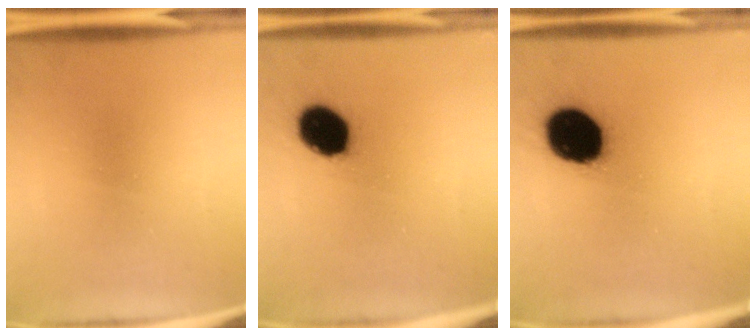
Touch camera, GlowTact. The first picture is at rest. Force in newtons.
{"total": 12.3}
{"total": 18.9}